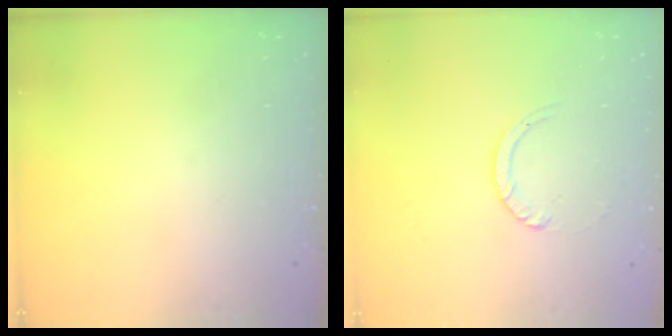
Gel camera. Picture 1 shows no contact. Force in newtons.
{"total": 2.4, "press": 2.4, "slide": 0.2}